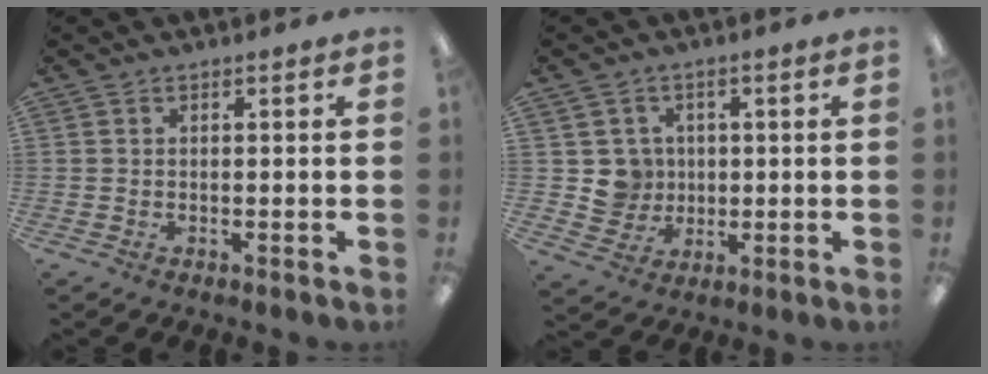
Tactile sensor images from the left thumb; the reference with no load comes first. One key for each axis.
{"total": 6.2, "fx": 1.0, "fy": 6.1, "fz": 0.2, "tx": -0.004, "ty": 0.001, "tz": 0.023}